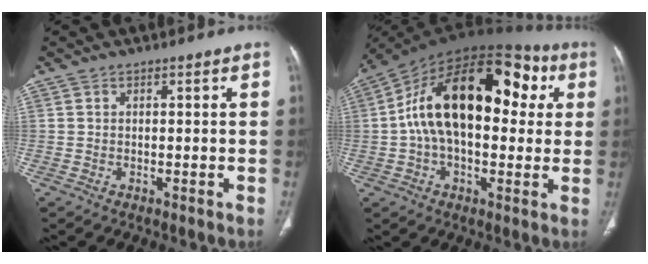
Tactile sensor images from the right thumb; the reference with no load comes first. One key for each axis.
{"total": 24.7, "fx": 4.1, "fy": 14.0, "fz": 19.9, "tx": -0.307, "ty": 0.049, "tz": 0.051}